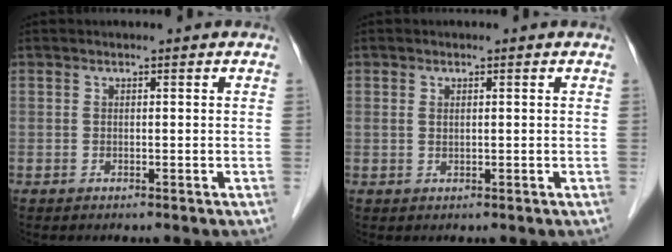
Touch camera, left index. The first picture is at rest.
{"total": 1.1, "force": [0.3, 0.5, 0.9], "torque": [-0.025, 0.000, 0.010]}